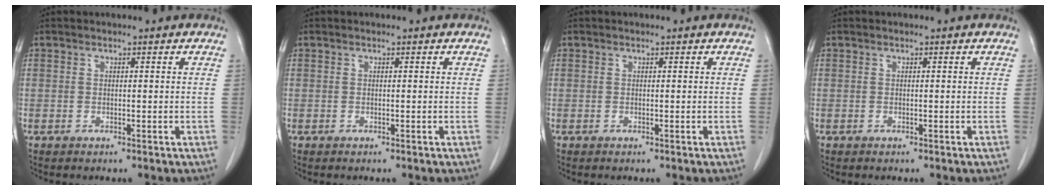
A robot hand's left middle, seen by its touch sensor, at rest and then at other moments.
{"total": 0.0}
{"total": 0.0}
{"total": 0.0}